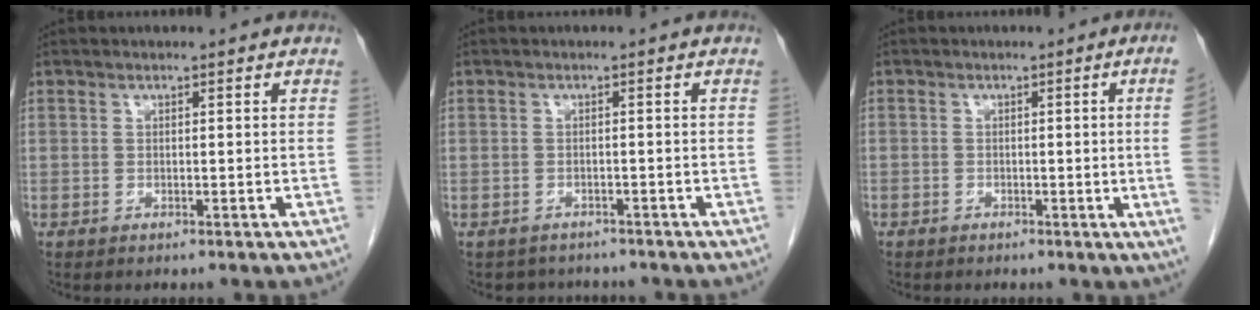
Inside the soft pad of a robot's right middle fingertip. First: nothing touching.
{"total": 3.8, "force": [-3.4, 1.6, 0.0], "torque": [0.000, 0.005, -0.045]}
{"total": 5.0, "force": [-0.7, -1.6, 4.7], "torque": [-0.041, -0.006, -0.010]}